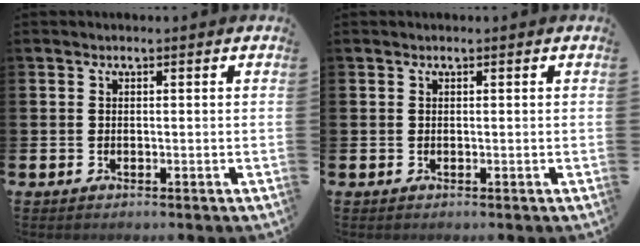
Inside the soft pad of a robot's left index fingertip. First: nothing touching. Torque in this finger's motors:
{"motor_torque": [-0.58, 0.50, -0.75, -0.05]}